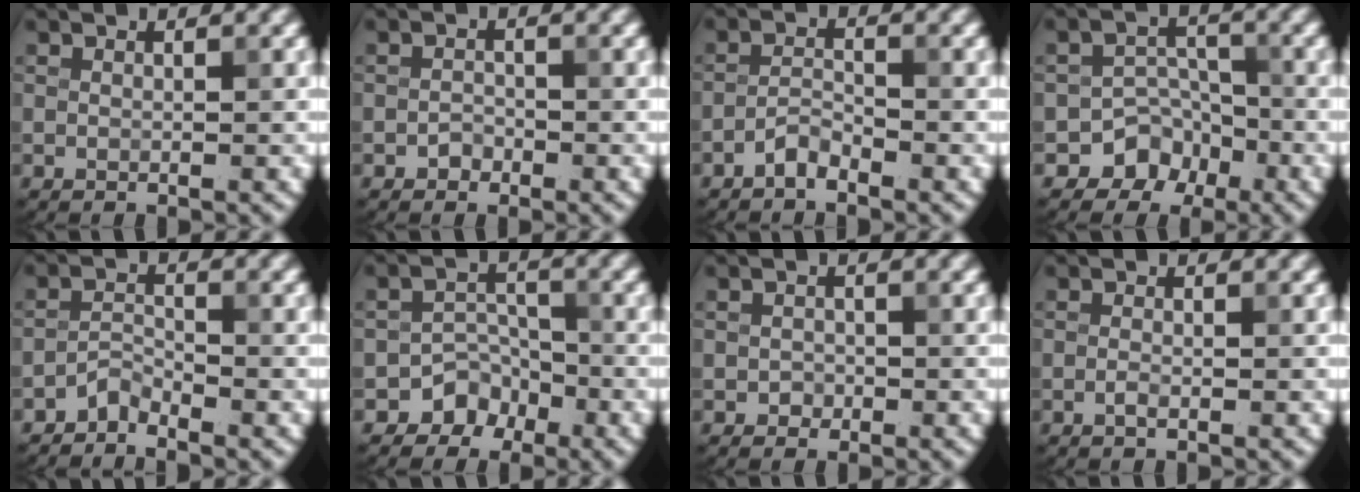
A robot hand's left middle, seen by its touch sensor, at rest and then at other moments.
{"total": 1.0, "force": [-0.7, 0.7, 0.3], "torque": [-0.002, 0.002, -0.013]}
{"total": 1.7, "force": [-1.4, 0.5, 0.8], "torque": [-0.017, 0.007, -0.032]}
{"total": 4.1, "force": [-2.6, 3.1, 0.7], "torque": [0.007, 0.009, -0.038]}
{"total": 1.6, "force": [-1.5, 0.4, 0.4], "torque": [-0.005, 0.009, -0.034]}
{"total": 3.2, "force": [-2.2, 2.3, 0.5], "torque": [0.009, 0.011, -0.034]}
{"total": 0.9, "force": [-0.4, 0.8, 0.2], "torque": [0.003, -0.003, -0.007]}
{"total": 0.6, "force": [-0.3, 0.2, 0.5], "torque": [-0.013, -0.001, -0.007]}